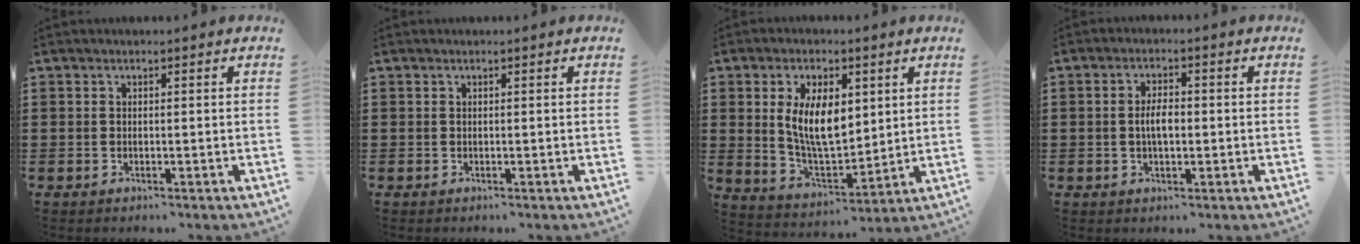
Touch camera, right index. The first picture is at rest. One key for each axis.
{"total": 0.0}
{"total": 9.6, "fx": 2.0, "fy": 4.8, "fz": 8.1, "tx": -0.153, "ty": 0.003, "tz": 0.034}
{"total": 3.5, "fx": -0.4, "fy": 1.4, "fz": 3.2, "tx": -0.061, "ty": 0.002, "tz": -0.009}